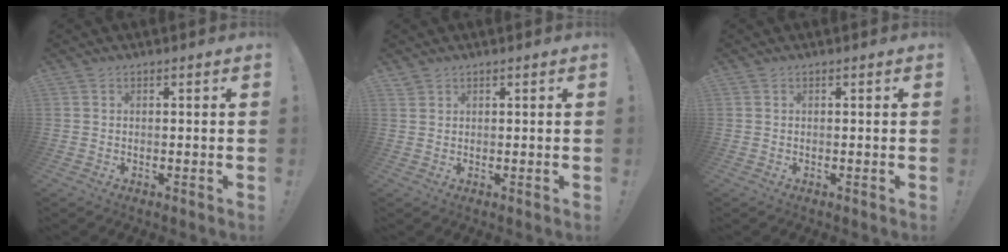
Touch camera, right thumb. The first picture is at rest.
{"total": 1.2, "force": [1.0, 0.6, 0.3], "torque": [-0.002, -0.006, 0.019]}
{"total": 0.0}